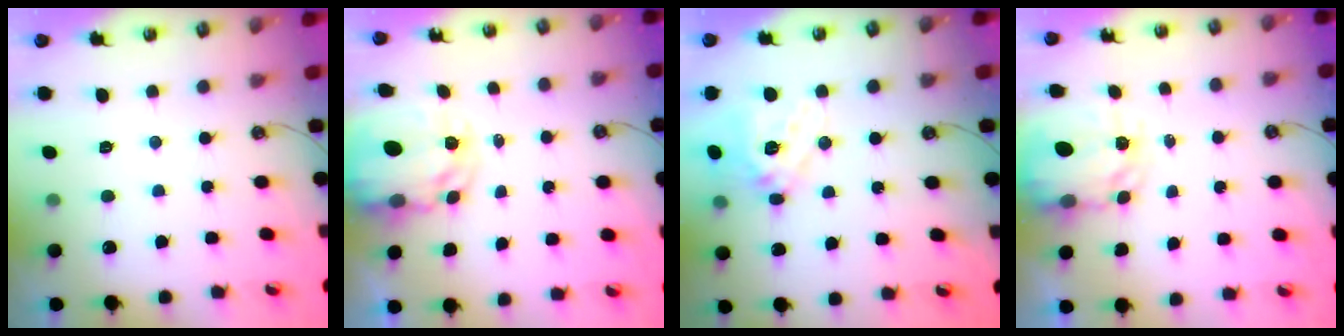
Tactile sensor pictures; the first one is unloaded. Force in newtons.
{"total": 6.3, "press": 6.3, "slide": 0.5}
{"total": 17.3, "press": 17.1, "slide": 2.6}
{"total": 3.7, "press": 3.7, "slide": 0.3}